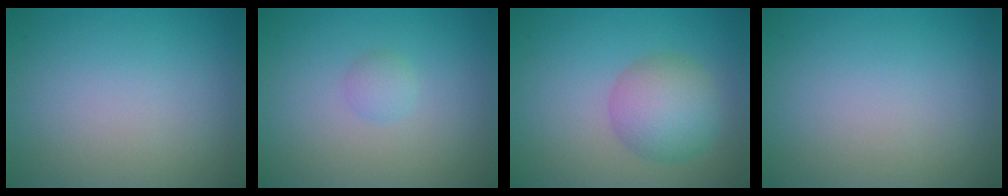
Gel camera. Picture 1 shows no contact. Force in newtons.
{"total": 1.0, "press": 1.0, "slide": 0.1}
{"total": 4.8, "press": 4.8, "slide": 0.2}
{"total": 0.0}